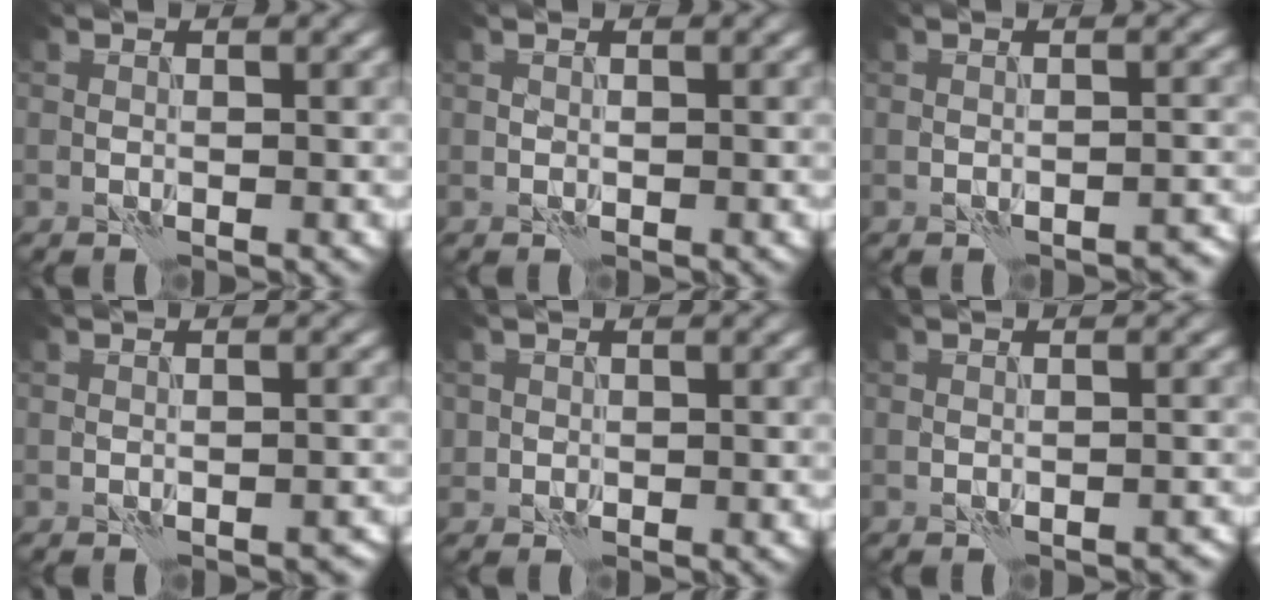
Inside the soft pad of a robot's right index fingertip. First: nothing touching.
{"total": 0.0}
{"total": 1.5, "force": [-1.4, 0.2, 0.5], "torque": [-0.005, 0.006, -0.018]}
{"total": 1.1, "force": [-0.9, 0.4, 0.5], "torque": [-0.008, 0.001, -0.012]}
{"total": 0.8, "force": [0.1, 0.8, -0.1], "torque": [0.009, -0.002, 0.001]}
{"total": 1.0, "force": [-0.9, 0.2, 0.3], "torque": [-0.007, 0.002, -0.013]}